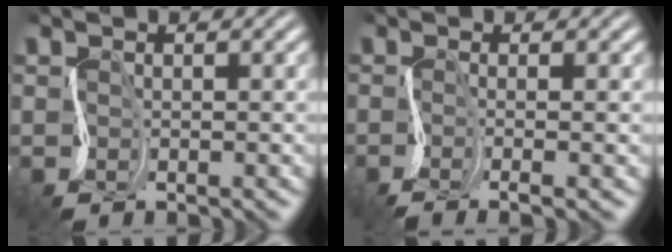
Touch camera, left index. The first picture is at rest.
{"total": 2.5, "force": [-1.1, 0.6, 2.1], "torque": [-0.030, -0.006, -0.022]}